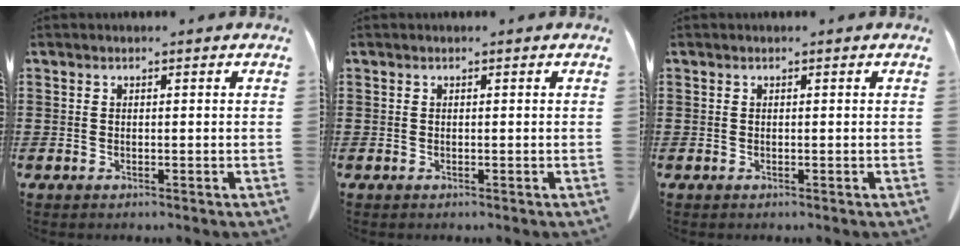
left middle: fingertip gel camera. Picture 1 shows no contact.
{"total": 0.0}
{"total": 0.0}